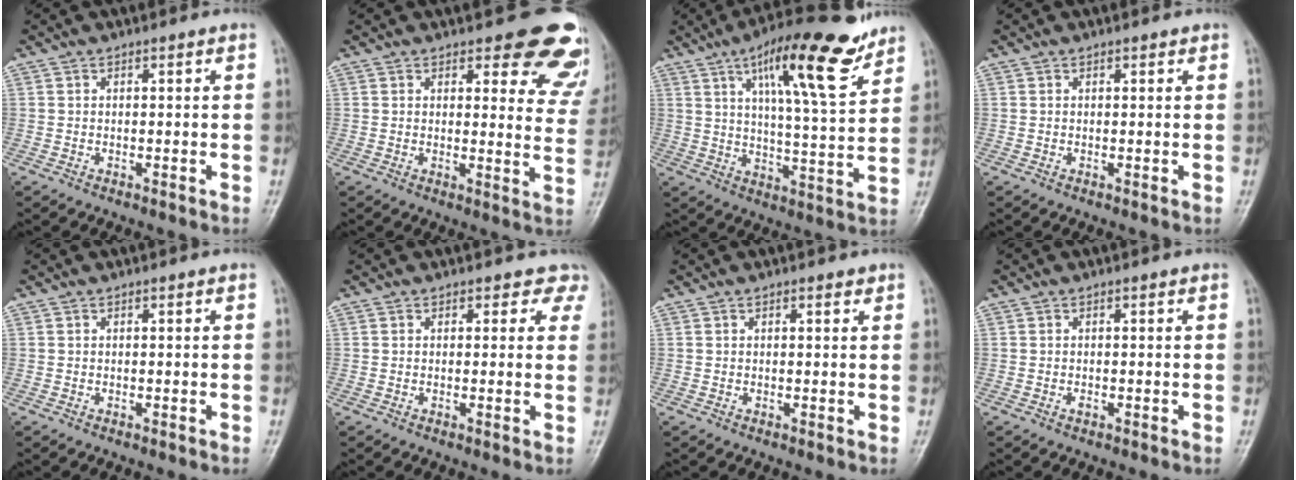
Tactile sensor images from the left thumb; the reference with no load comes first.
{"total": 14.2, "force": [11.1, 5.3, 7.0], "torque": [-0.020, -0.070, 0.103]}
{"total": 17.7, "force": [10.5, 4.2, 13.6], "torque": [-0.191, -0.046, 0.167]}
{"total": 0.5, "force": [0.4, 0.3, 0.2], "torque": [0.000, -0.002, 0.002]}
{"total": 0.0}
{"total": 3.7, "force": [2.9, 2.3, 0.2], "torque": [0.037, -0.011, 0.008]}
{"total": 1.0, "force": [0.6, 0.5, 0.6], "torque": [-0.004, -0.002, 0.007]}
{"total": 0.5, "force": [-0.2, 0.3, 0.3], "torque": [-0.005, 0.000, -0.005]}